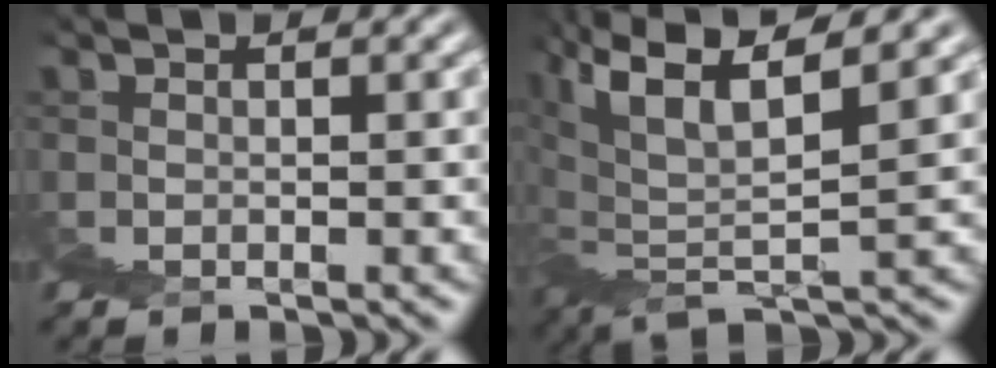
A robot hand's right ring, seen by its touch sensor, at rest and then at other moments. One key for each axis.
{"total": 4.3, "fx": 2.6, "fy": 0.0, "fz": 3.4, "tx": -0.058, "ty": 0.013, "tz": 0.042}